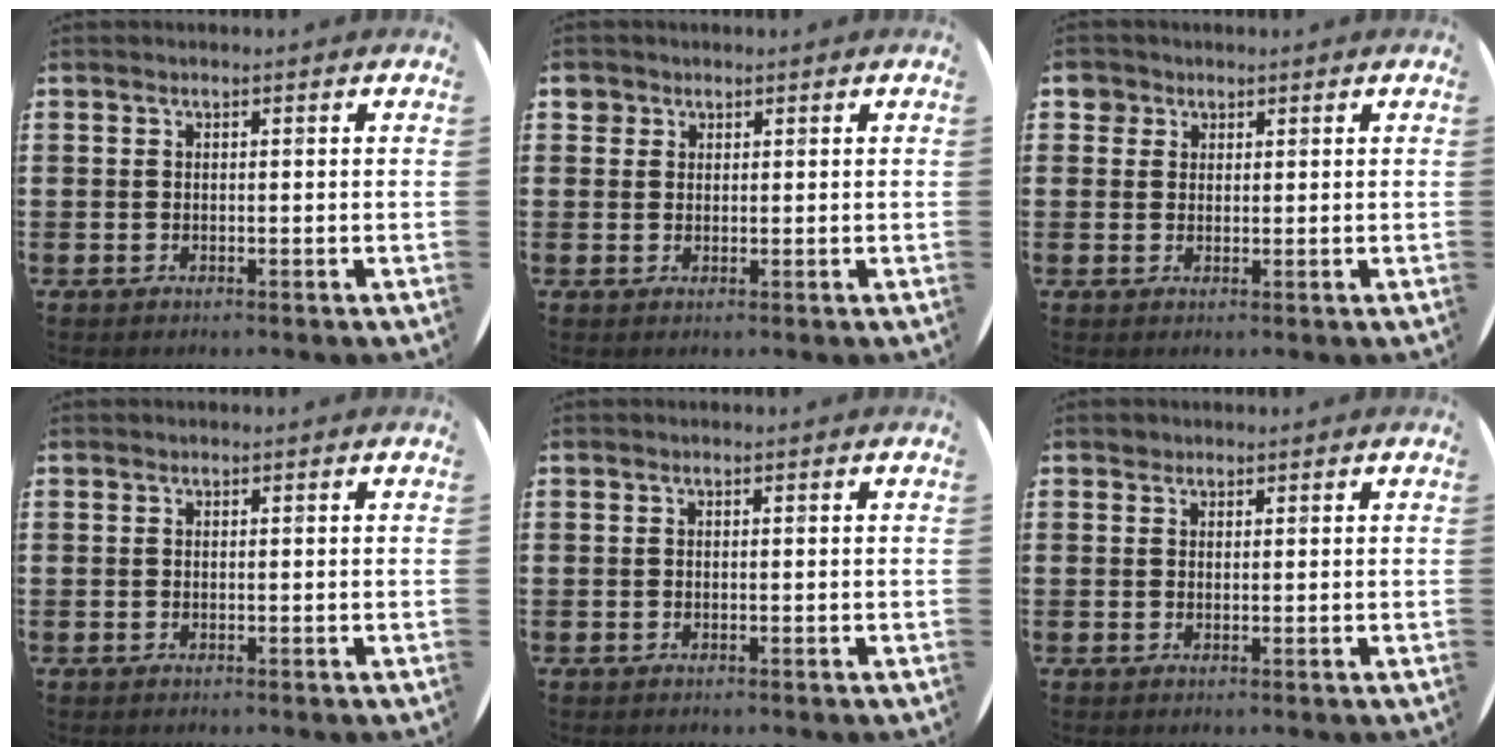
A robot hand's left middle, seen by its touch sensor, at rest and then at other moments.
{"total": 1.6, "force": [1.2, 1.1, 0.1], "torque": [0.006, 0.001, 0.023]}
{"total": 2.2, "force": [1.5, 1.5, 0.1], "torque": [0.011, 0.001, 0.026]}
{"total": 0.0}
{"total": 0.0}
{"total": 0.9, "force": [0.8, 0.5, -0.1], "torque": [0.002, 0.003, 0.015]}